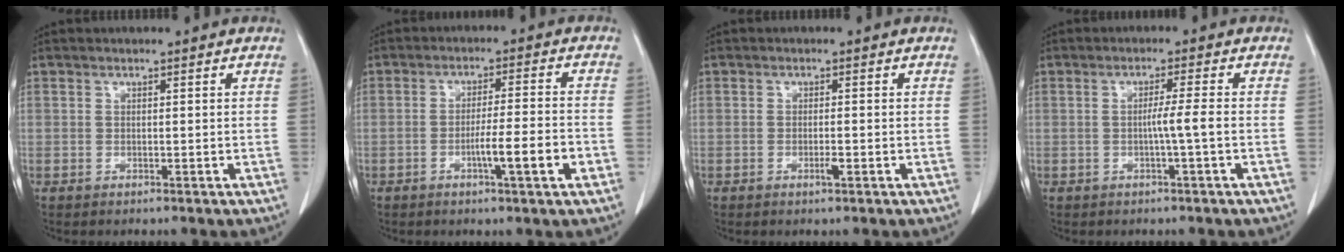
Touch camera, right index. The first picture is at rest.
{"total": 7.1, "force": [-2.6, -0.1, 6.6], "torque": [-0.101, -0.003, -0.041]}
{"total": 1.4, "force": [-0.5, 0.1, 1.3], "torque": [-0.025, -0.002, -0.009]}
{"total": 2.9, "force": [-0.6, -0.8, 2.7], "torque": [-0.043, 0.000, -0.013]}